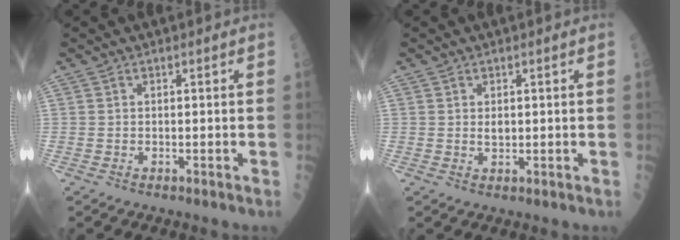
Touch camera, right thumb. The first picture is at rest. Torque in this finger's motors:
{"motor_torque": [0.19, 0.10, 0.21, 0.13, 0.00]}